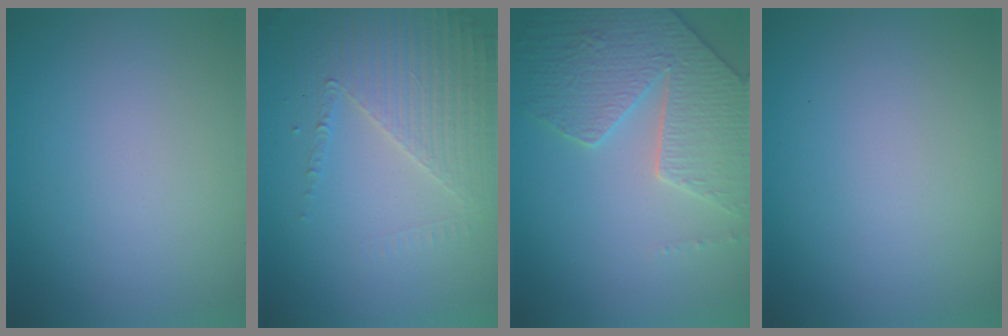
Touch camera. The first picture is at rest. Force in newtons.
{"total": 4.4, "press": 3.5, "slide": 2.6}
{"total": 5.3, "press": 5.0, "slide": 1.8}
{"total": 0.0}